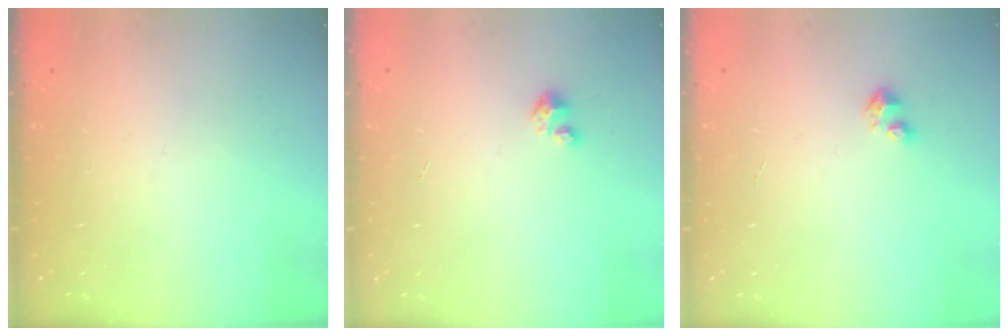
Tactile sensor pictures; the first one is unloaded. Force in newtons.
{"total": 1.8, "press": 1.8, "slide": 0.1}
{"total": 3.0, "press": 2.9, "slide": 0.2}